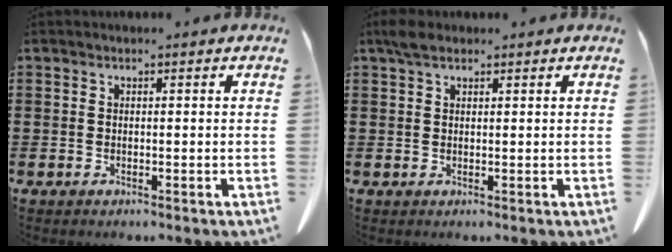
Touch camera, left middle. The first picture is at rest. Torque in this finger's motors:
{"motor_torque": [1.29, 0.85, 0.22, 0.06]}